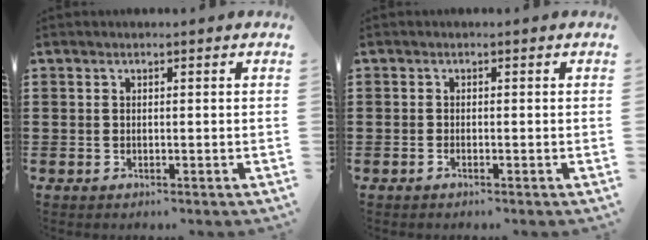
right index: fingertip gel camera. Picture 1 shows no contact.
{"total": 0.9, "force": [-0.8, -0.1, 0.5], "torque": [-0.010, -0.006, -0.015]}